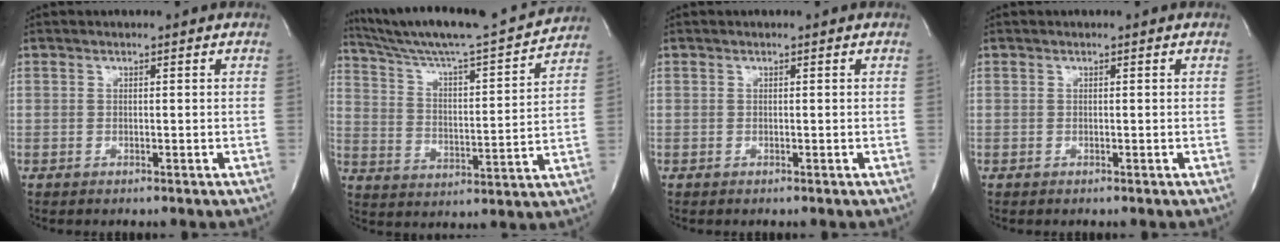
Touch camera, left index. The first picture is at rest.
{"total": 20.0, "force": [18.6, -0.1, 7.4], "torque": [-0.132, -0.023, 0.282]}
{"total": 0.0}
{"total": 0.0}